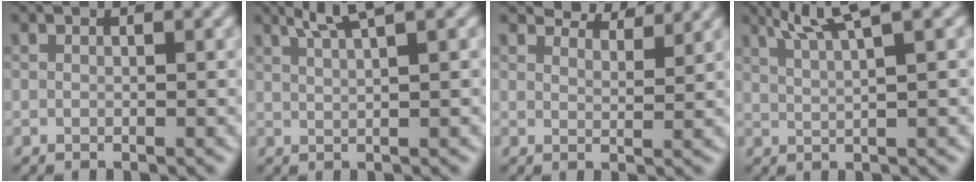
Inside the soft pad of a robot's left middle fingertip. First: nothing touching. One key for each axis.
{"total": 3.3, "fx": 2.4, "fy": 0.4, "fz": 2.3, "tx": -0.032, "ty": 0.010, "tz": 0.037}
{"total": 4.5, "fx": 4.4, "fy": 0.5, "fz": 1.1, "tx": -0.026, "ty": -0.001, "tz": 0.061}
{"total": 4.5, "fx": 3.0, "fy": 0.6, "fz": 3.2, "tx": -0.050, "ty": 0.013, "tz": 0.049}